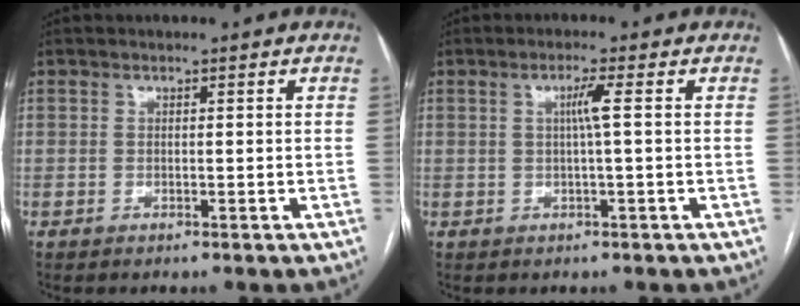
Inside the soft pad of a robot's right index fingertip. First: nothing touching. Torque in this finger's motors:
{"motor_torque": [0.15, 0.14, 0.05, 0.05]}